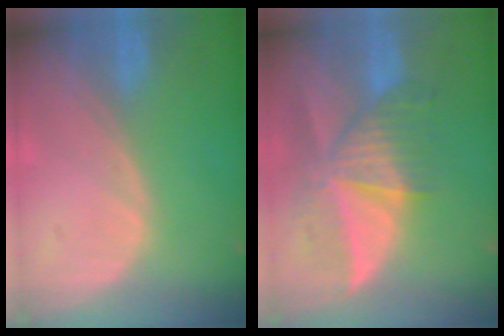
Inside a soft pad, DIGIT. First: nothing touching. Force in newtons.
{"total": 9.4, "press": 8.4, "slide": 4.2}